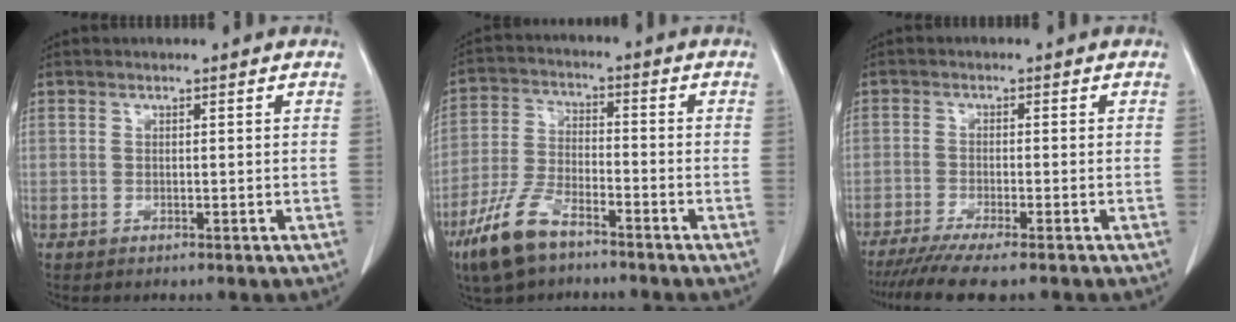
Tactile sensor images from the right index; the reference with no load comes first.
{"total": 9.9, "force": [-6.8, 3.6, 6.2], "torque": [-0.142, -0.011, -0.135]}
{"total": 8.0, "force": [-6.5, -0.1, 4.7], "torque": [-0.068, -0.020, -0.104]}